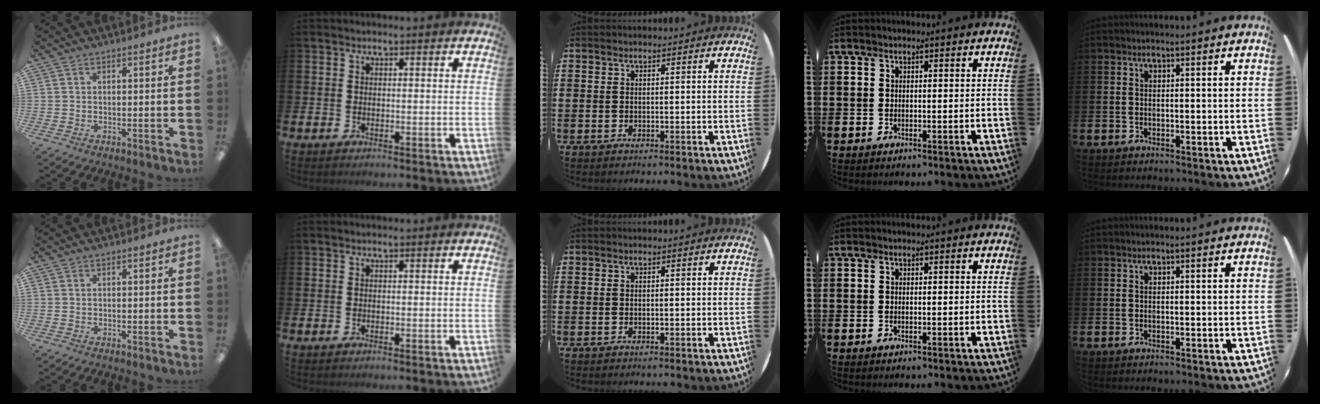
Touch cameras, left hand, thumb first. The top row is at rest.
{}